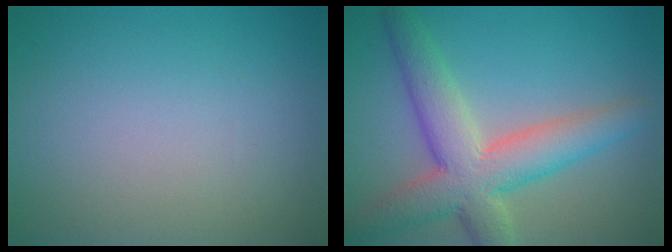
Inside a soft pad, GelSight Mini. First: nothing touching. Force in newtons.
{"total": 7.4, "press": 7.4, "slide": 0.5}